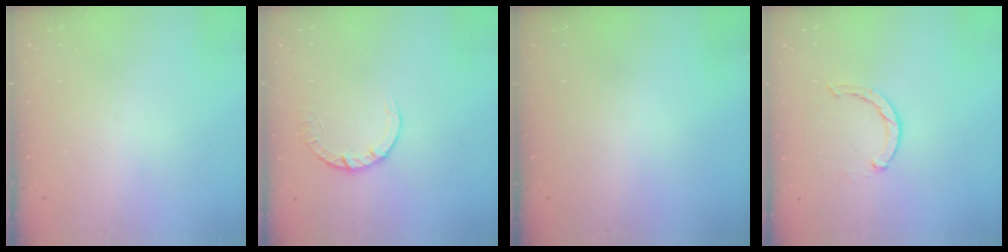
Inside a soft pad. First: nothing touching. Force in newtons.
{"total": 2.8, "press": 2.8, "slide": 0.4}
{"total": 0.0}
{"total": 1.7, "press": 1.6, "slide": 0.3}